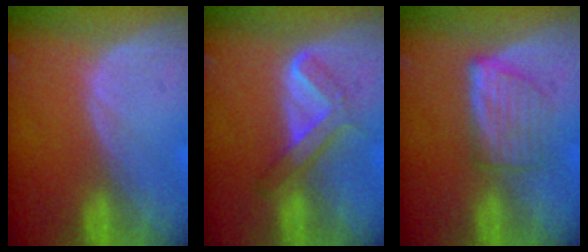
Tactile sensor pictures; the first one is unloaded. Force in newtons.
{"total": 5.2, "press": 5.1, "slide": 1.4}
{"total": 6.1, "press": 5.4, "slide": 2.7}